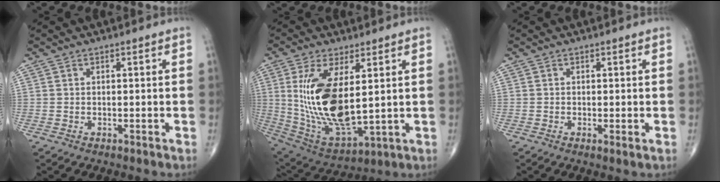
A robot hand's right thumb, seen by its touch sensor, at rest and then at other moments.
{"total": 18.2, "force": [2.9, 7.7, 16.2], "torque": [-0.320, -0.026, 0.075]}
{"total": 0.9, "force": [-0.1, 0.1, 0.9], "torque": [-0.021, -0.005, -0.006]}